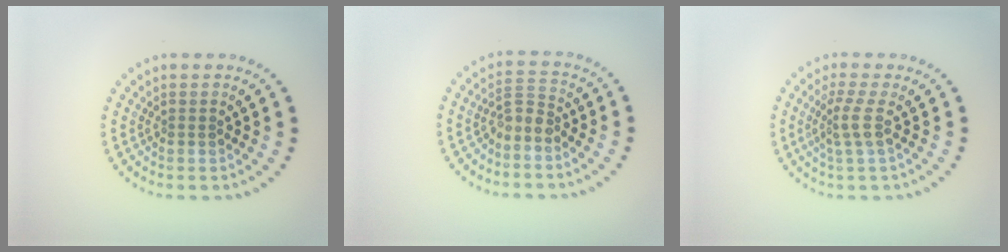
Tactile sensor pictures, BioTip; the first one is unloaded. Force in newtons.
{"total": 1.9, "press": 1.5, "slide": 1.2}
{"total": 2.3, "press": 1.7, "slide": 1.6}